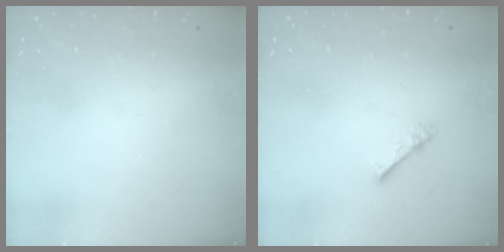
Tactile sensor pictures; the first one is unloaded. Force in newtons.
{"total": 1.0, "press": 1.0, "slide": 0.3}